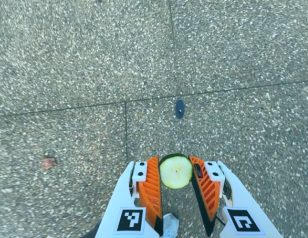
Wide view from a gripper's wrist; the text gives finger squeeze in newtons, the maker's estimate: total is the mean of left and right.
{"total": 8.9, "left": 8.3, "right": 9.4}